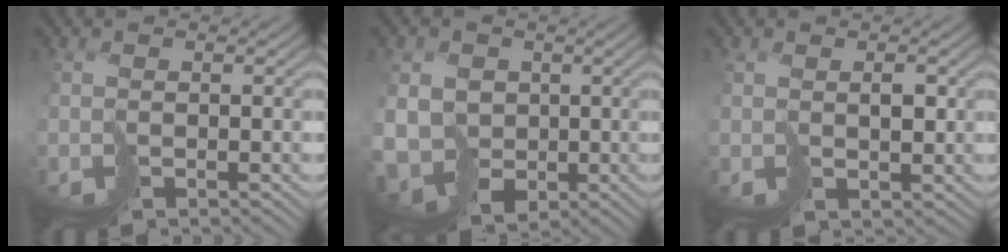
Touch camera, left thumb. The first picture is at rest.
{"total": 9.2, "force": [-0.5, 8.2, 4.1], "torque": [-0.114, -0.029, -0.020]}
{"total": 2.3, "force": [1.2, 1.4, 1.3], "torque": [-0.022, 0.000, 0.032]}